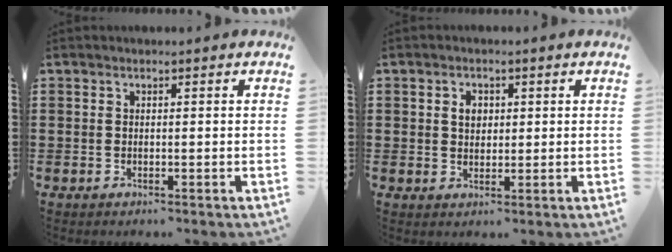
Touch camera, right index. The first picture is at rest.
{"total": 2.5, "force": [0.7, 1.8, 1.6], "torque": [-0.037, 0.009, 0.011]}